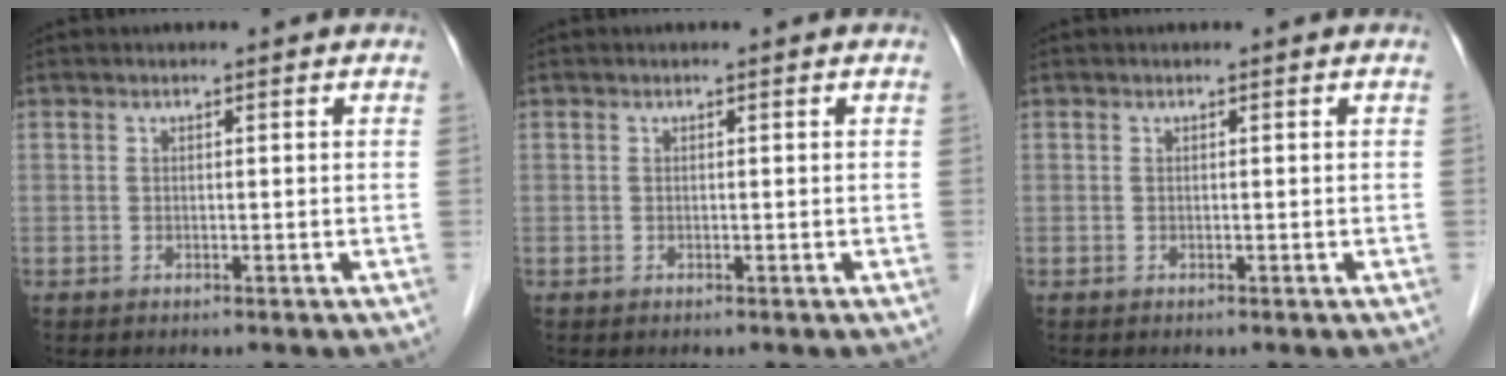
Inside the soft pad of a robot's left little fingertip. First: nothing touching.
{"total": 0.0}
{"total": 0.0}